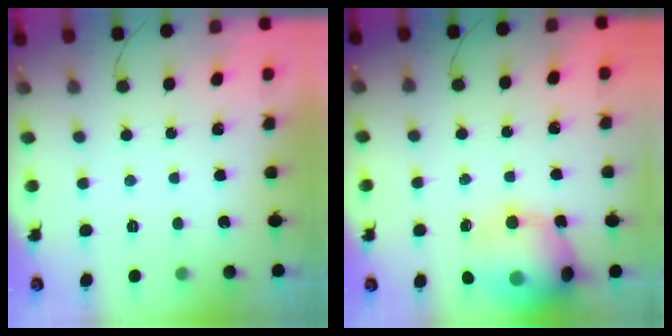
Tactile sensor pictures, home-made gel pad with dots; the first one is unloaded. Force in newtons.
{"total": 16.2, "press": 15.9, "slide": 3.1}